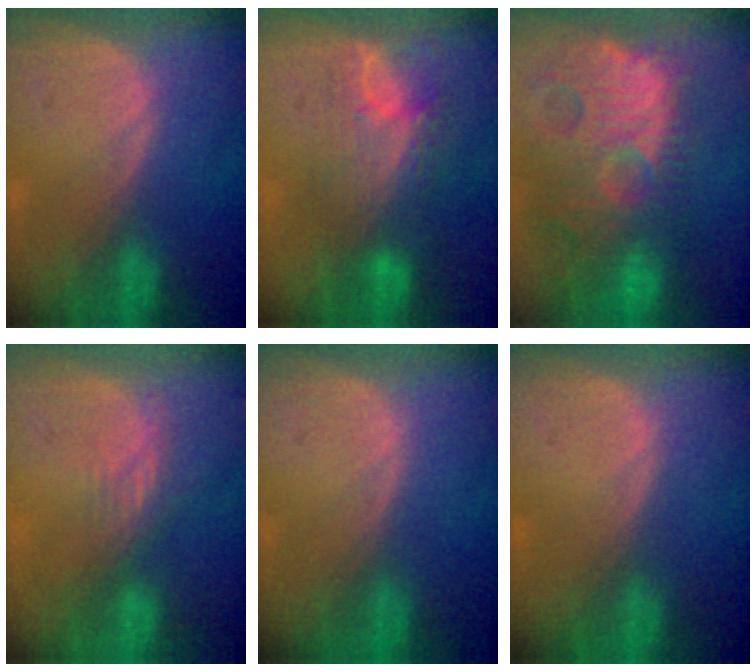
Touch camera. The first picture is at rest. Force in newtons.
{"total": 7.4, "press": 7.2, "slide": 1.4}
{"total": 14.7, "press": 12.6, "slide": 7.5}
{"total": 3.0, "press": 2.6, "slide": 1.5}
{"total": 0.0}
{"total": 0.0}